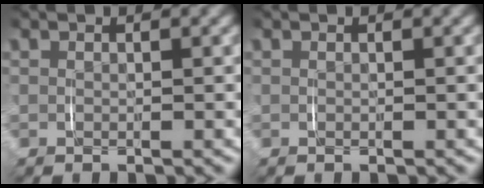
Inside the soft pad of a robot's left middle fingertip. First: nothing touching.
{"total": 0.0}